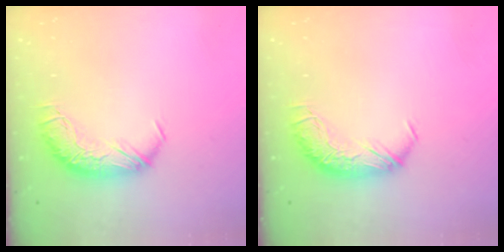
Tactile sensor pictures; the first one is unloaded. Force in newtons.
{"total": 0.0}